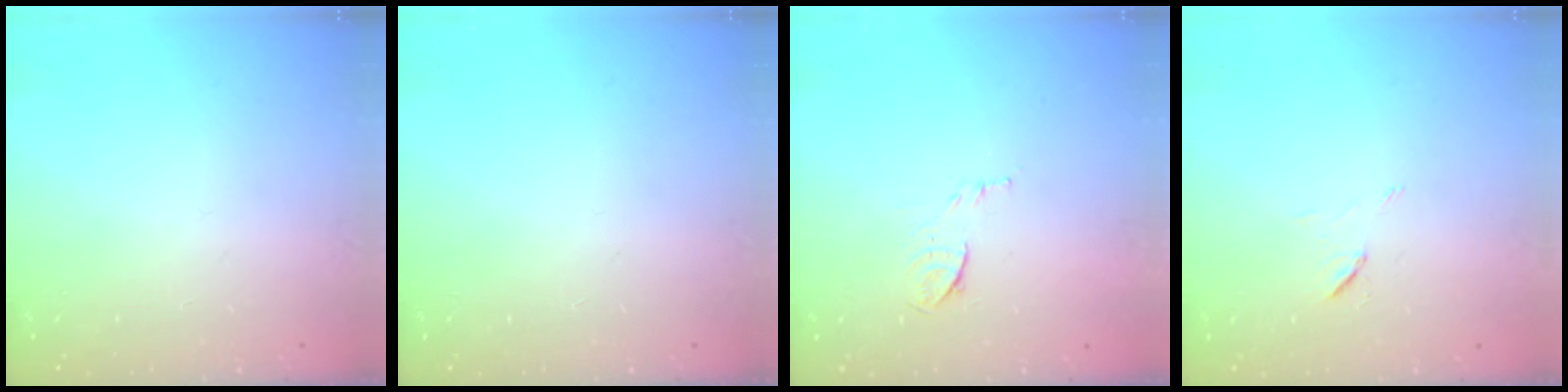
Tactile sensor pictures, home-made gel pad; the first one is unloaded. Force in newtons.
{"total": 0.0}
{"total": 6.5, "press": 6.4, "slide": 1.1}
{"total": 6.6, "press": 6.3, "slide": 2.0}